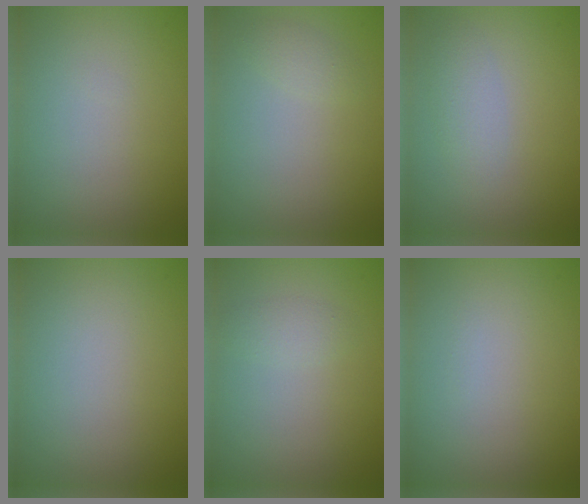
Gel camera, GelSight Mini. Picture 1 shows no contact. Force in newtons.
{"total": 1.1, "press": 1.1, "slide": 0.1}
{"total": 2.0, "press": 2.0, "slide": 0.0}
{"total": 0.0}
{"total": 1.1, "press": 1.1, "slide": 0.0}
{"total": 0.0}